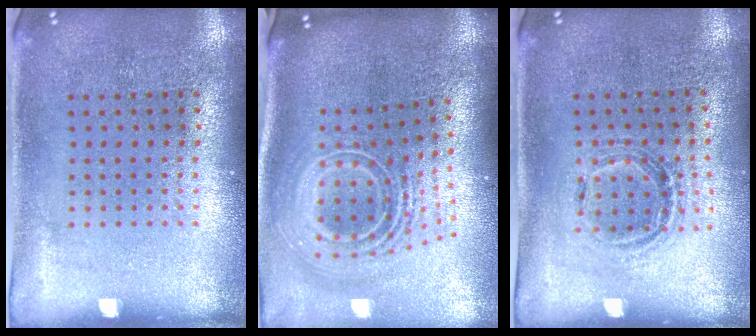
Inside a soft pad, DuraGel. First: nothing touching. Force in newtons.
{"total": 2.8, "press": 1.9, "slide": 2.1}
{"total": 1.0, "press": 1.0, "slide": 0.2}